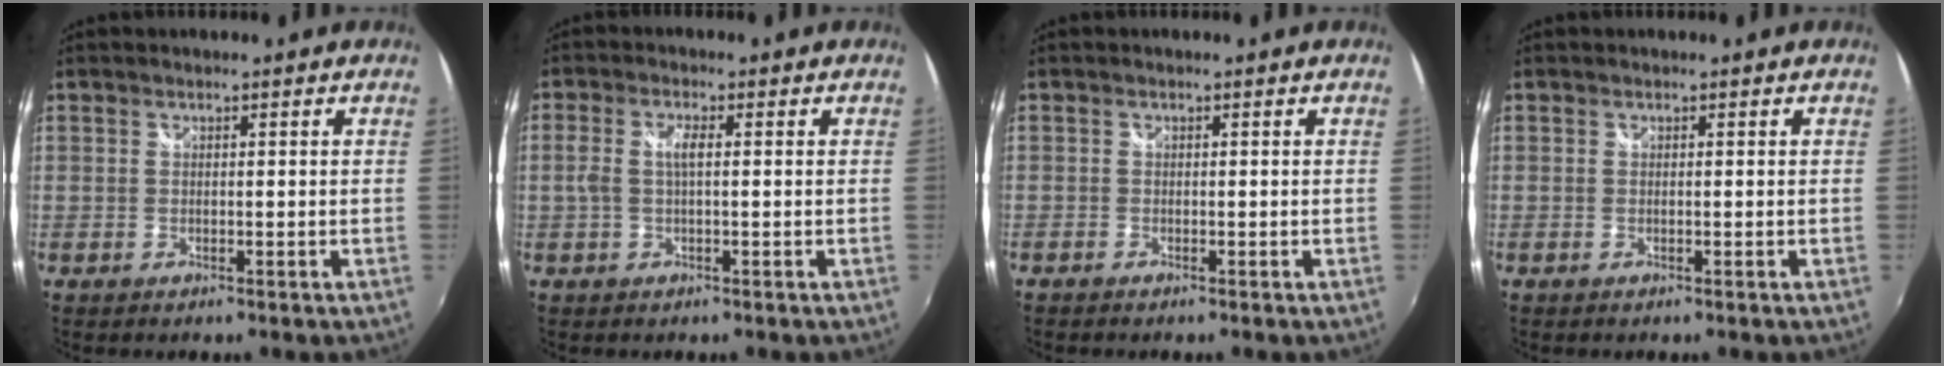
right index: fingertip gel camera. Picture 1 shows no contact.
{"total": 3.4, "force": [0.1, 1.0, 3.3], "torque": [-0.066, 0.003, 0.001]}
{"total": 0.5, "force": [-0.5, 0.2, 0.0], "torque": [-0.002, -0.003, -0.014]}
{"total": 0.0}